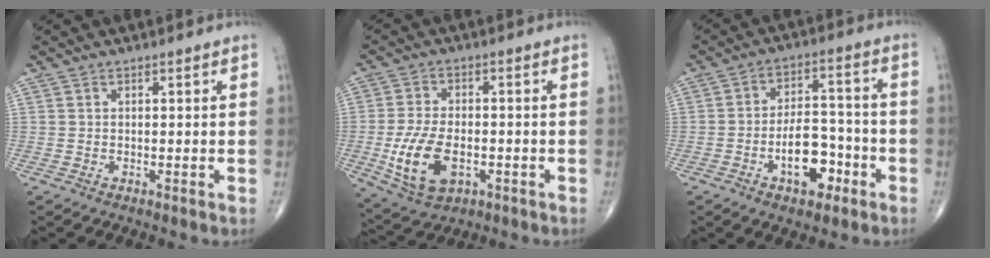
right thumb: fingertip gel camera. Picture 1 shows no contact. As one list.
[{"total": 11.5, "force": [-2.9, 6.6, 8.9], "torque": [-0.173, 0.002, -0.042]}, {"total": 10.4, "force": [-4.3, 5.5, 7.7], "torque": [-0.102, 0.037, -0.069]}]